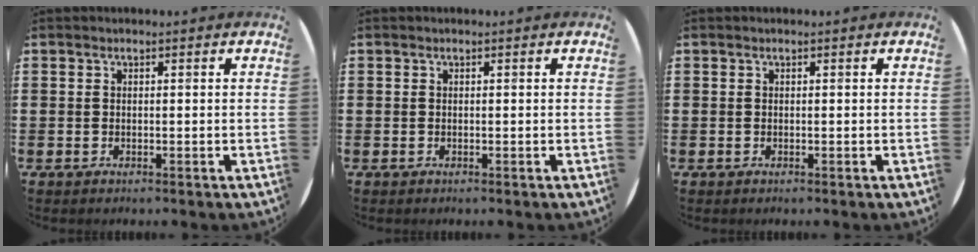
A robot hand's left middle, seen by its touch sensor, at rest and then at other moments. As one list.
[{"total": 0.0}, {"total": 0.0}]